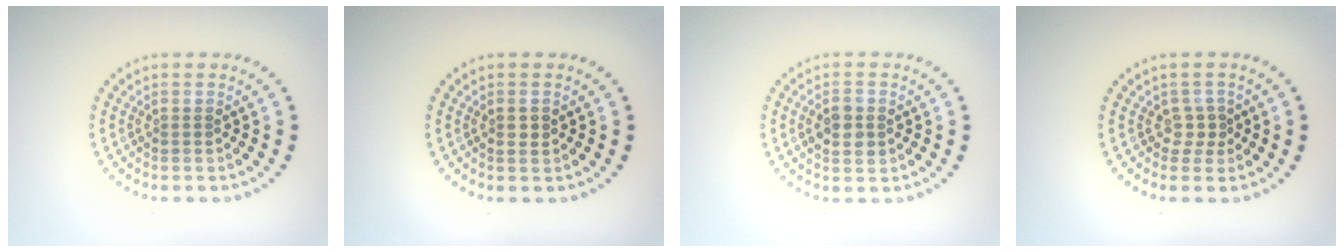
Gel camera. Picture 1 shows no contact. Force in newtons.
{"total": 1.0, "press": 1.0, "slide": 0.2}
{"total": 2.7, "press": 2.7, "slide": 0.1}
{"total": 1.4, "press": 0.9, "slide": 1.0}